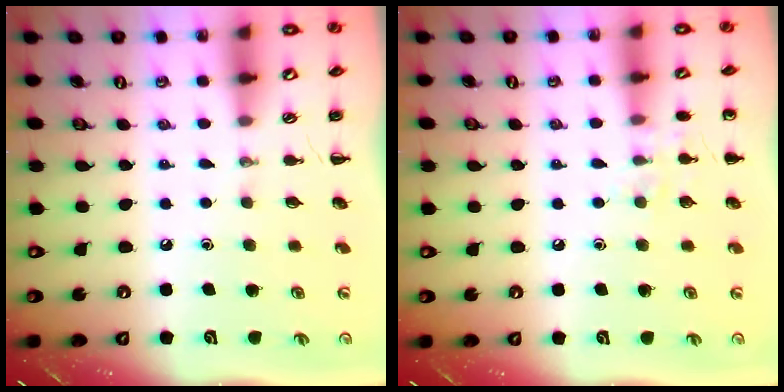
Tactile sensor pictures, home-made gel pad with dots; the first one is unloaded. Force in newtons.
{"total": 6.6, "press": 6.4, "slide": 1.3}